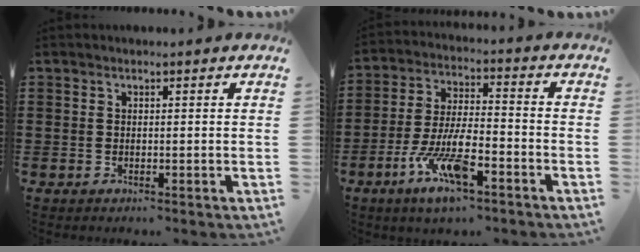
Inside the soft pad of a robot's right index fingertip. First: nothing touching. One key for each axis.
{"total": 11.3, "fx": -6.0, "fy": 3.5, "fz": 8.9, "tx": -0.192, "ty": 0.001, "tz": -0.112}